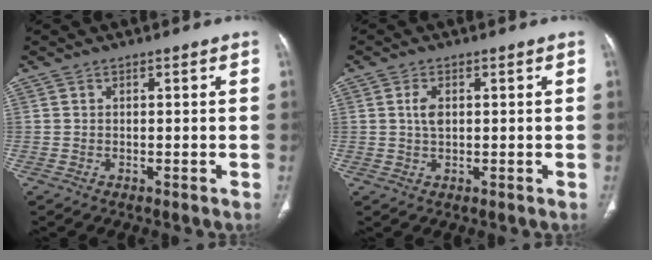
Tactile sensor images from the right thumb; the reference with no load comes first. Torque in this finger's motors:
{"motor_torque": [0.80, 0.55, 0.03, -0.06, -0.01]}